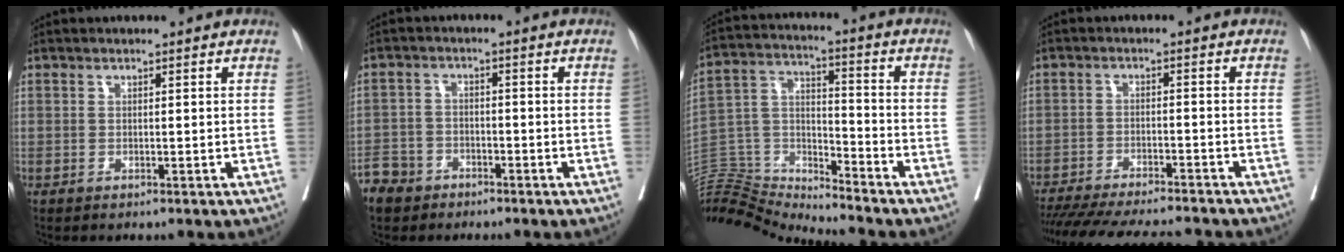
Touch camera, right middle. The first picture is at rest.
{"total": 6.1, "force": [-4.6, 4.0, 0.7], "torque": [-0.018, 0.003, -0.086]}
{"total": 15.2, "force": [-15.1, -0.1, 1.4], "torque": [-0.030, 0.048, -0.279]}
{"total": 18.4, "force": [-16.6, 2.3, 7.7], "torque": [-0.150, -0.033, -0.234]}